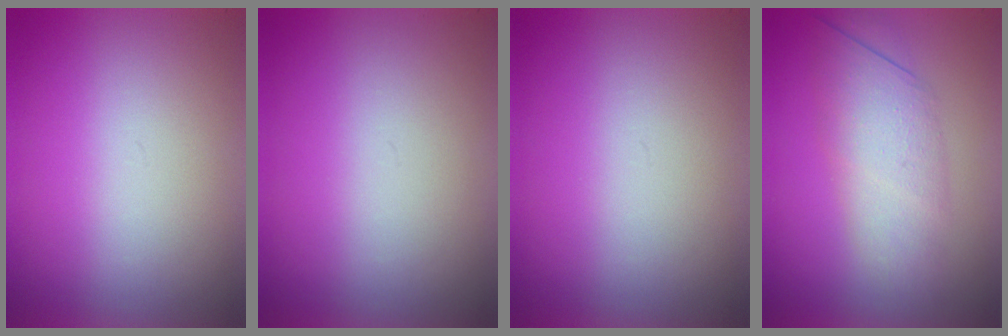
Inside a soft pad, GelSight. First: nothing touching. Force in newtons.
{"total": 0.0}
{"total": 0.0}
{"total": 3.0}